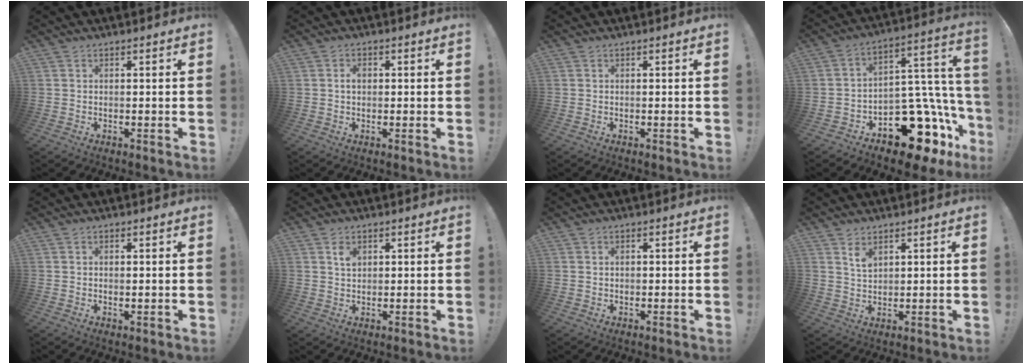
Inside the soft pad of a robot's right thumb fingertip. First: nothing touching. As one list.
[{"total": 2.1, "force": [0.2, 1.5, 1.4], "torque": [-0.026, 0.005, 0.001]}, {"total": 0.0}, {"total": 19.0, "force": [-11.2, 10.6, 11.1], "torque": [-0.101, 0.060, -0.173]}, {"total": 0.5, "force": [0.4, 0.2, 0.3], "torque": [0.001, -0.002, 0.006]}, {"total": 3.0, "force": [1.5, 2.0, 1.7], "torque": [-0.013, -0.009, 0.022]}, {"total": 0.9, "force": [0.3, 0.9, 0.2], "torque": [0.005, -0.001, 0.003]}, {"total": 4.5, "force": [3.0, 2.6, 2.1], "torque": [-0.028, -0.022, 0.053]}]